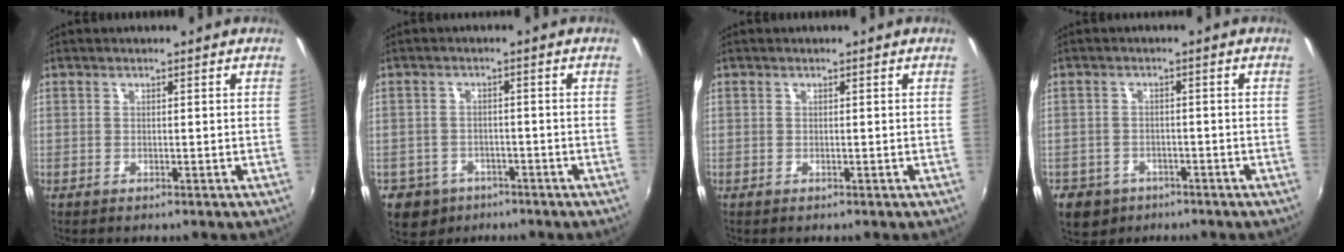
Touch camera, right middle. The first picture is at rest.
{"total": 7.0, "force": [-3.9, 5.5, 1.9], "torque": [-0.059, 0.003, -0.054]}
{"total": 0.0}
{"total": 7.0, "force": [-3.8, 5.5, 2.3], "torque": [-0.066, -0.004, -0.053]}